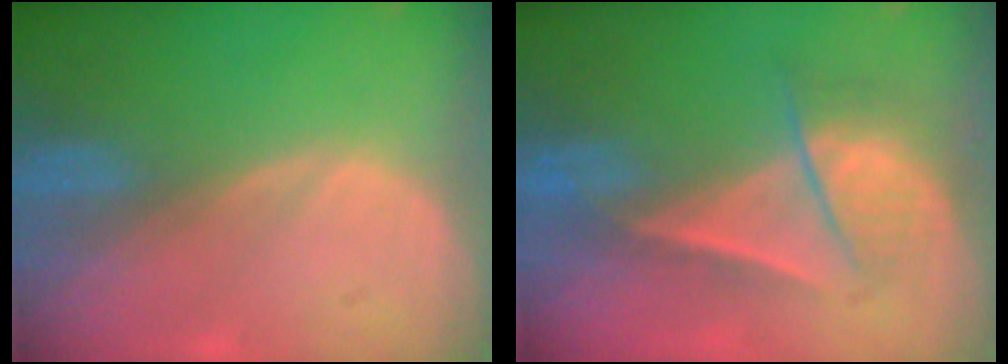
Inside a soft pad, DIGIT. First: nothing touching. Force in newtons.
{"total": 6.4, "press": 6.1, "slide": 2.1}